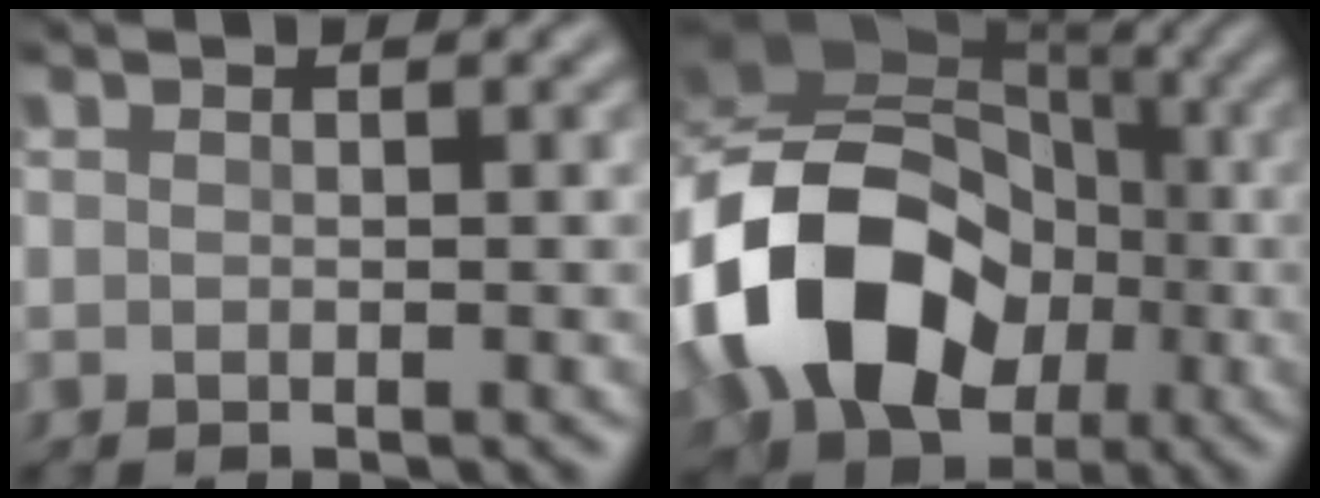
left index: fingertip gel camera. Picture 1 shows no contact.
{"total": 14.1, "force": [-3.4, 10.8, 8.4], "torque": [-0.183, -0.003, -0.062]}